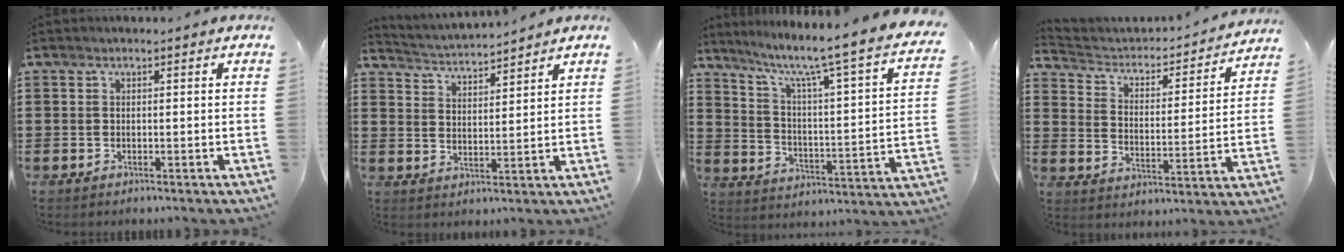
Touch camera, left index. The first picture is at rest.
{"total": 3.3, "force": [3.2, -0.4, 0.0], "torque": [-0.015, -0.021, 0.054]}
{"total": 6.5, "force": [4.9, -0.5, 4.2], "torque": [-0.104, -0.052, 0.066]}
{"total": 2.5, "force": [2.1, 1.3, 0.5], "torque": [-0.031, -0.022, 0.024]}